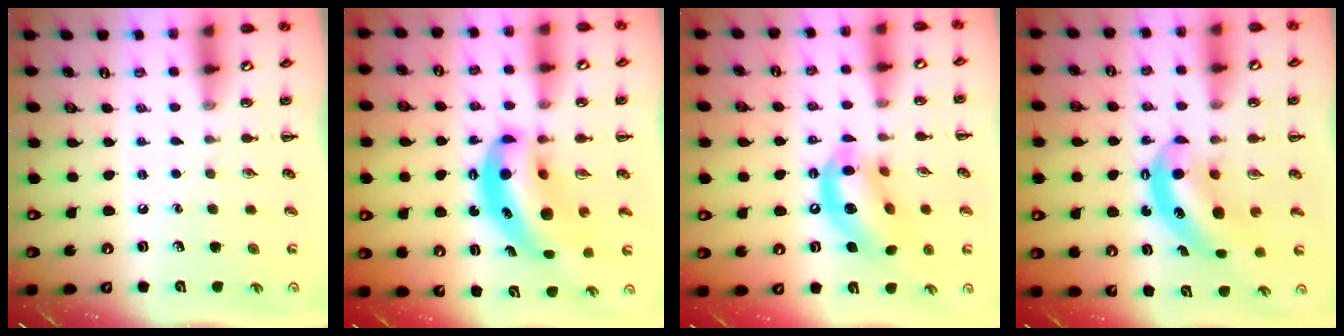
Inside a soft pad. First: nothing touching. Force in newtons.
{"total": 12.0, "press": 11.7, "slide": 2.8}
{"total": 13.5, "press": 13.1, "slide": 3.5}
{"total": 7.1, "press": 7.0, "slide": 1.2}